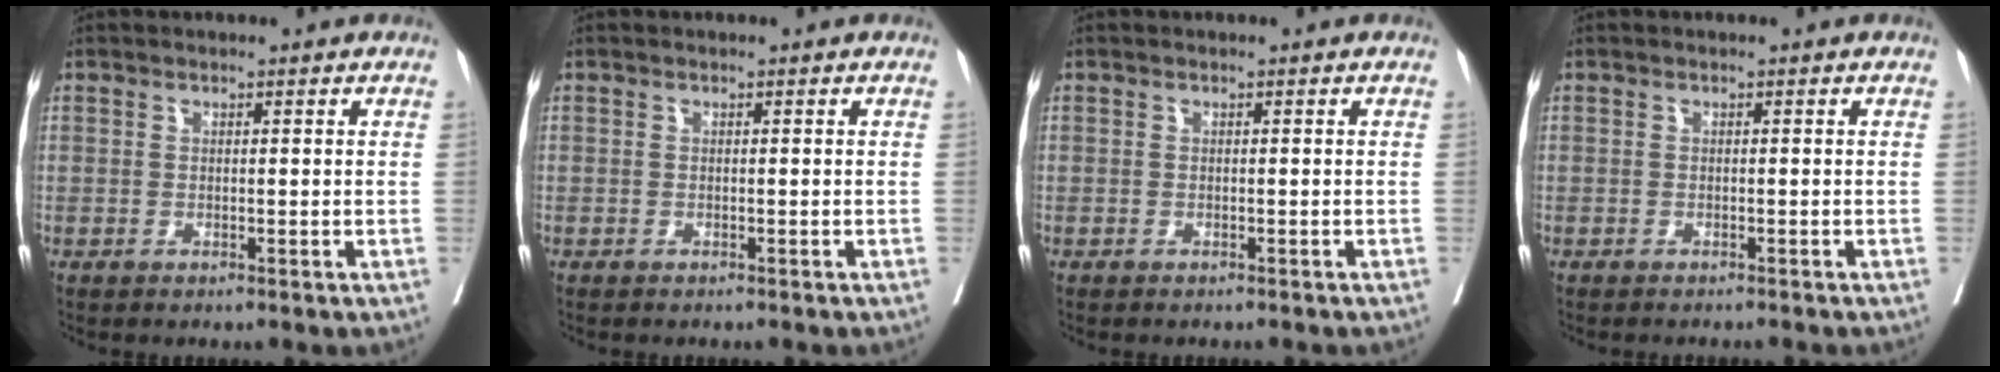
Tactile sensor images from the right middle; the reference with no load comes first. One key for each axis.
{"total": 1.3, "fx": -1.2, "fy": 0.1, "fz": 0.5, "tx": -0.007, "ty": 0.000, "tz": -0.016}
{"total": 2.0, "fx": -1.8, "fy": 0.2, "fz": 0.7, "tx": -0.010, "ty": 0.000, "tz": -0.023}
{"total": 3.2, "fx": -3.1, "fy": 0.1, "fz": 1.0, "tx": -0.010, "ty": -0.006, "tz": -0.039}